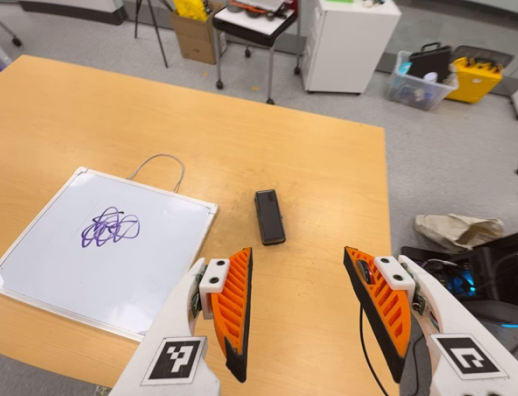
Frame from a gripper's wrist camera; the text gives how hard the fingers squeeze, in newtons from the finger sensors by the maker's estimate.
{"total": 0.0}